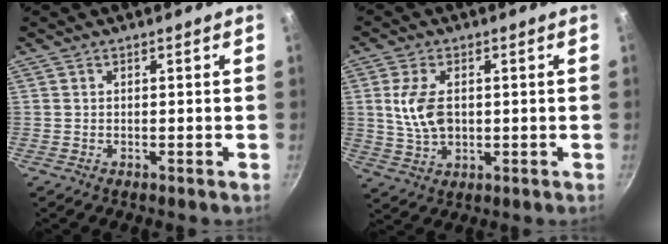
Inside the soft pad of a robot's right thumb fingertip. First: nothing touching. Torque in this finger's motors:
{"motor_torque": [-0.43, 0.70, 0.55, -0.16, 0.02]}